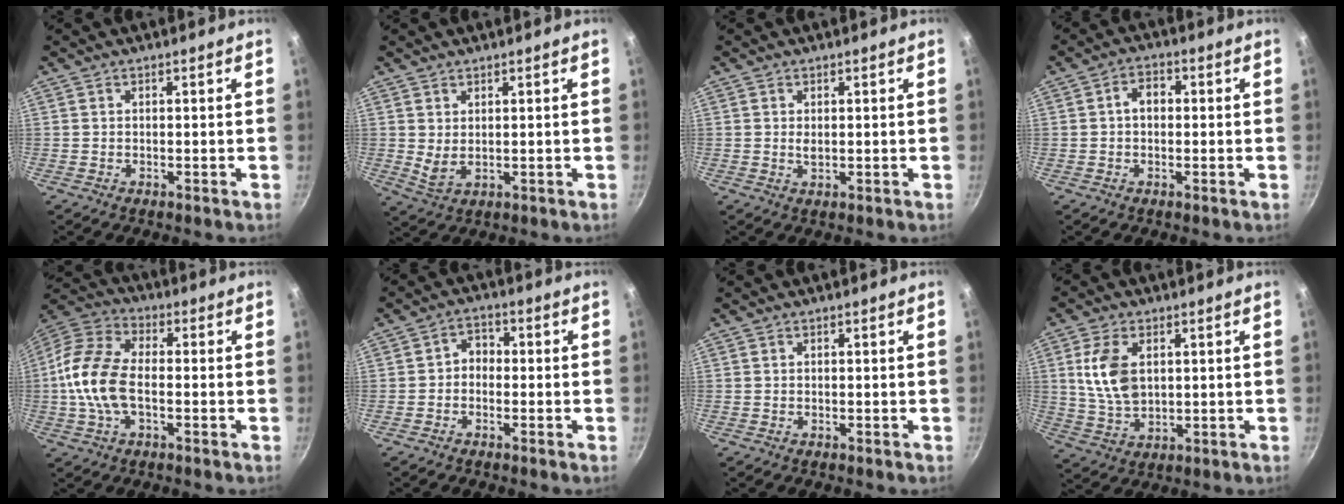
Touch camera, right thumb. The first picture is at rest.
{"total": 3.0, "force": [1.1, 1.5, 2.4], "torque": [-0.042, -0.018, 0.026]}
{"total": 1.2, "force": [0.2, 0.6, 1.0], "torque": [-0.019, -0.001, 0.005]}
{"total": 3.6, "force": [0.0, 2.7, 2.4], "torque": [-0.022, 0.009, -0.004]}
{"total": 13.7, "force": [-1.5, 7.6, 11.4], "torque": [-0.224, 0.034, -0.047]}
{"total": 3.2, "force": [-1.0, 2.6, 1.6], "torque": [-0.009, 0.018, -0.026]}
{"total": 0.0}
{"total": 9.5, "force": [2.1, 5.8, 7.3], "torque": [-0.134, -0.014, 0.046]}